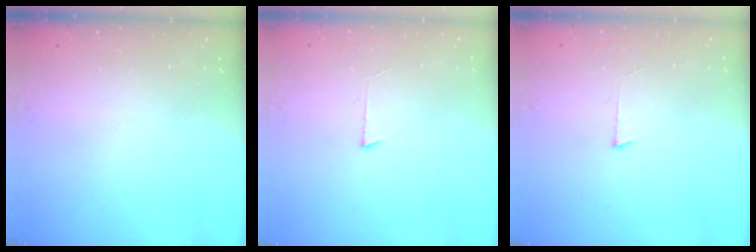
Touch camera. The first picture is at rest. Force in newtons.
{"total": 3.0, "press": 3.0, "slide": 0.3}
{"total": 3.0, "press": 3.0, "slide": 0.3}